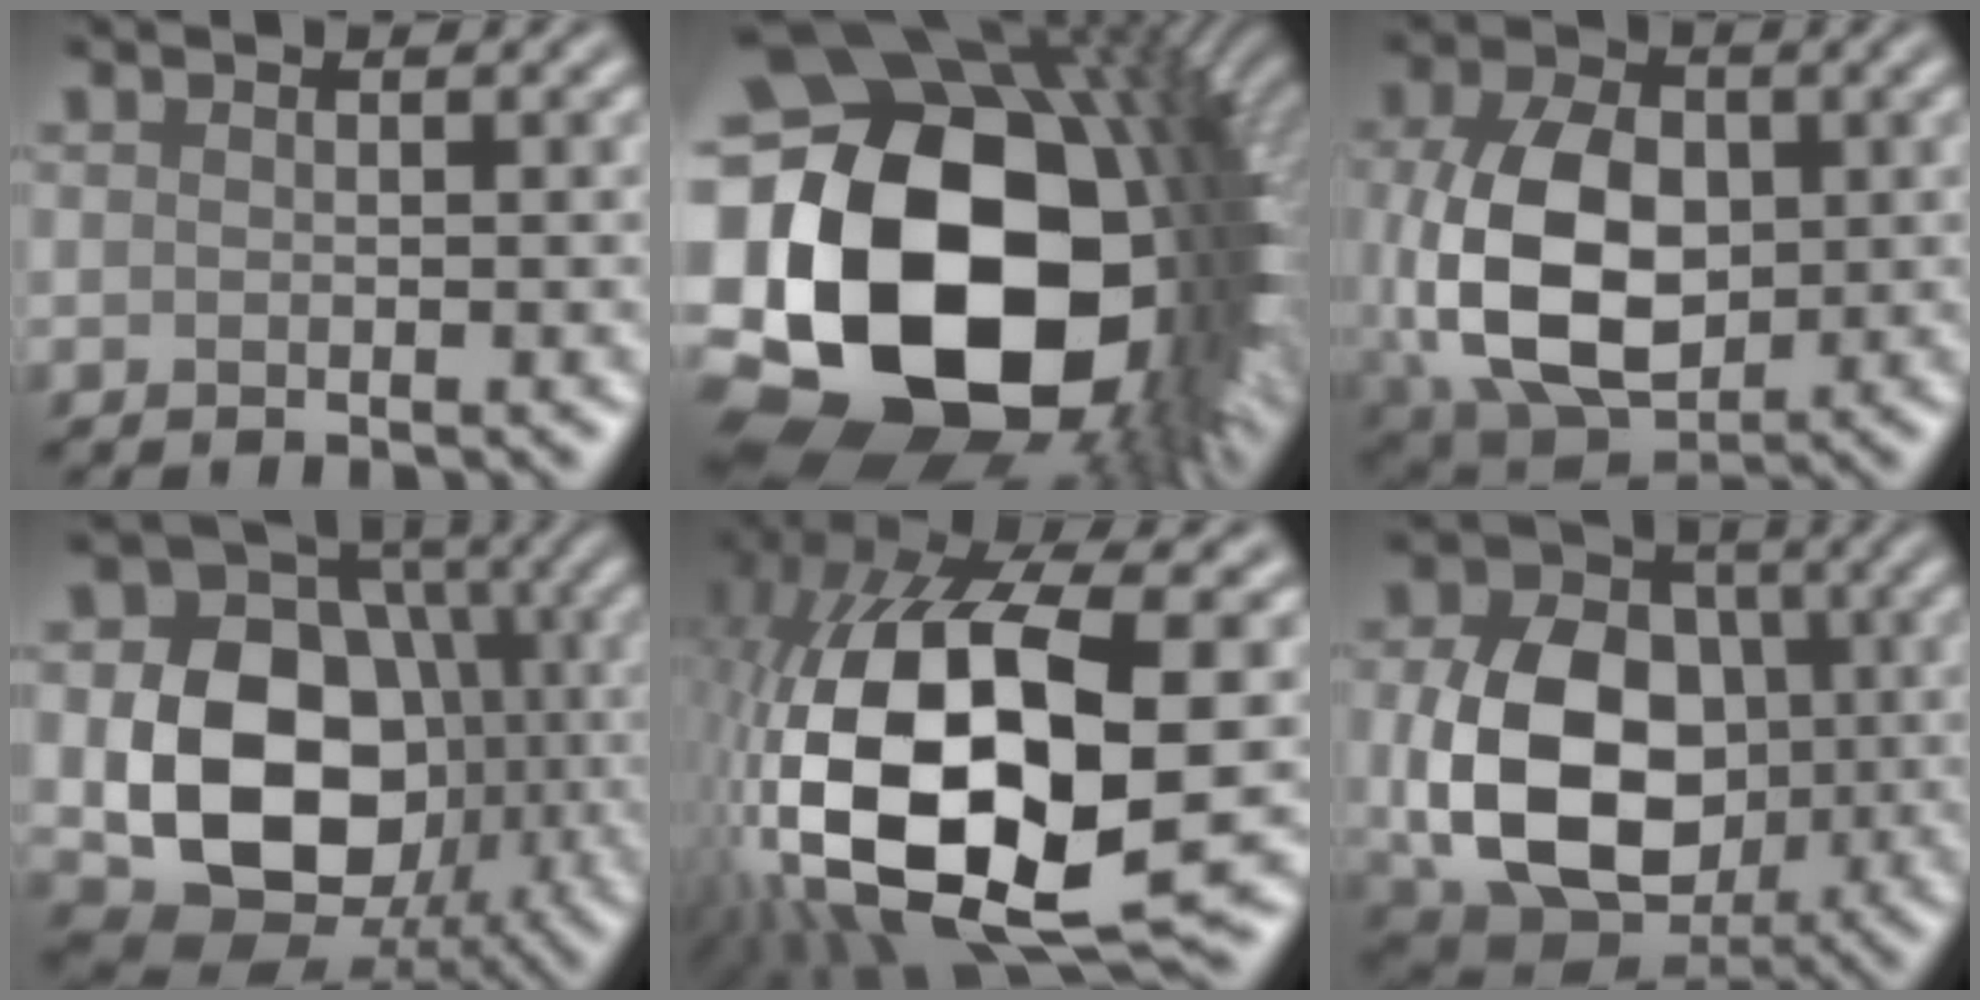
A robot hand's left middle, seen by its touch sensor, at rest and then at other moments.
{"total": 22.9, "force": [-0.8, 17.1, 15.2], "torque": [-0.301, -0.054, 0.016]}
{"total": 11.2, "force": [-0.1, 7.7, 8.1], "torque": [-0.182, -0.008, 0.007]}
{"total": 12.9, "force": [-1.7, 10.2, 7.8], "torque": [-0.123, -0.022, -0.028]}
{"total": 17.3, "force": [-1.8, 8.5, 15.0], "torque": [-0.309, -0.001, -0.030]}
{"total": 11.5, "force": [-0.9, 8.7, 7.5], "torque": [-0.150, -0.012, -0.010]}